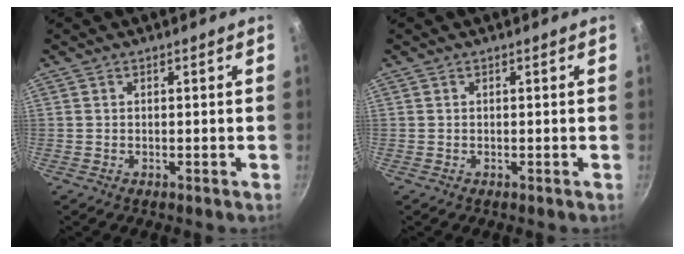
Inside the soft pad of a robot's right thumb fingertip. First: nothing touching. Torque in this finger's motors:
{"motor_torque": [0.00, 0.00, 0.00, 0.00, 0.00]}